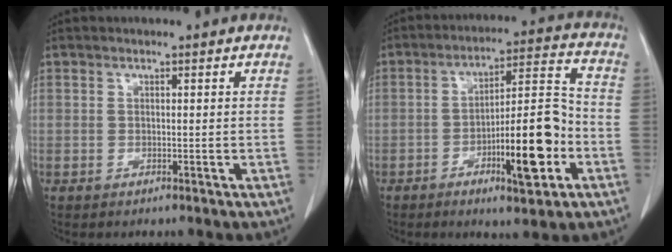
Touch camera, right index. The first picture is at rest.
{"total": 13.5, "force": [-4.8, 2.6, 12.3], "torque": [-0.191, 0.014, -0.071]}